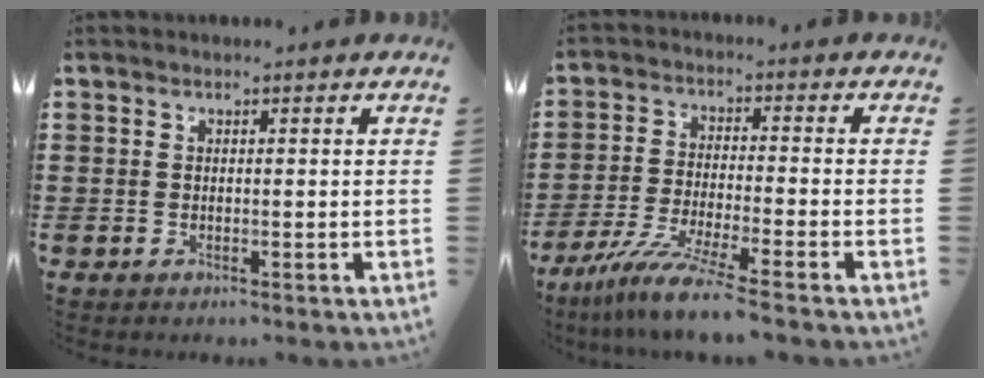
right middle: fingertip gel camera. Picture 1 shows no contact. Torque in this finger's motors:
{"motor_torque": [1.39, -0.75, 0.51, 0.20]}